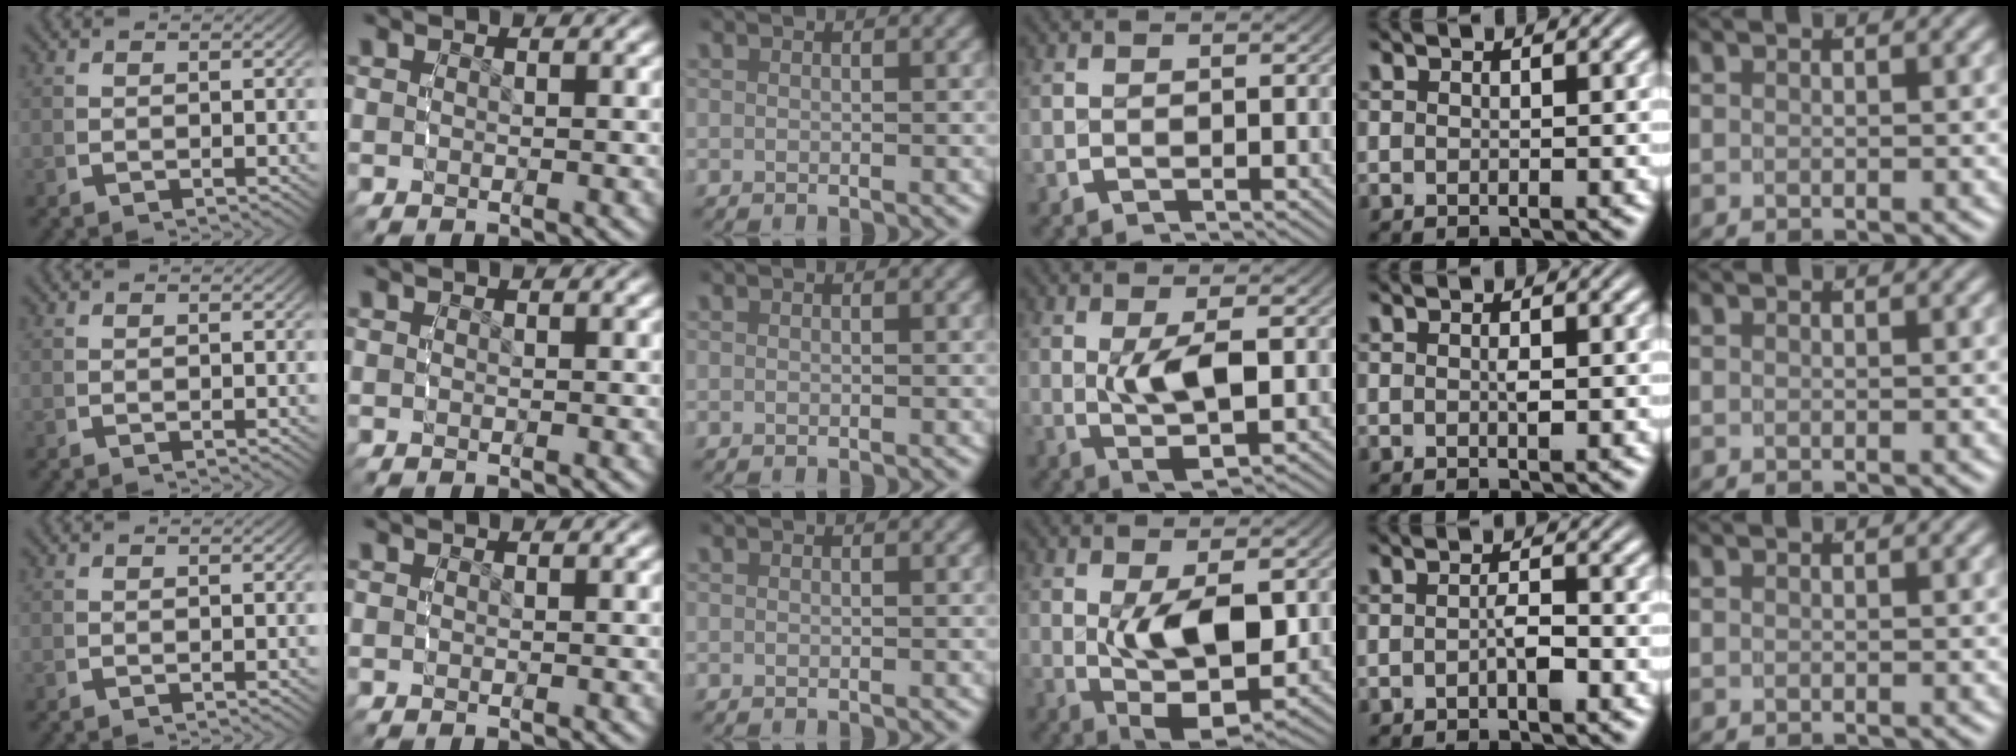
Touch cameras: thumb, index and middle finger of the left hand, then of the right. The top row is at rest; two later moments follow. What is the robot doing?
{"motion": "grasp_and_lifting", "object": "camera"}